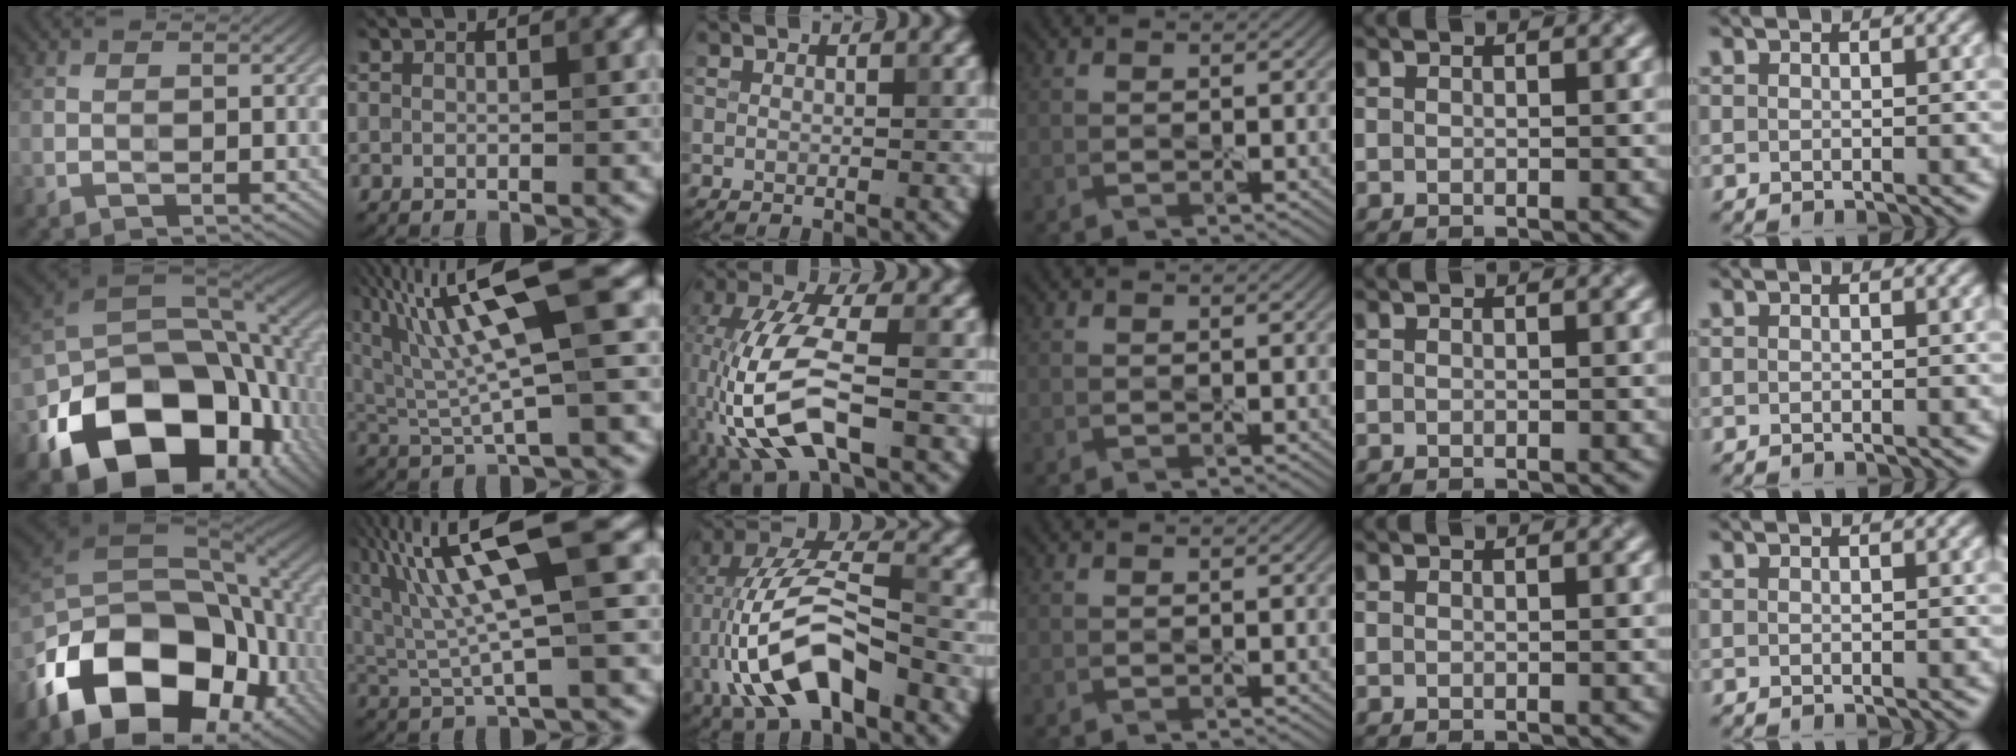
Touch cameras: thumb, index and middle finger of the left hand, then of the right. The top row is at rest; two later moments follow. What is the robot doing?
{"motion": "peel", "object": "sticker"}